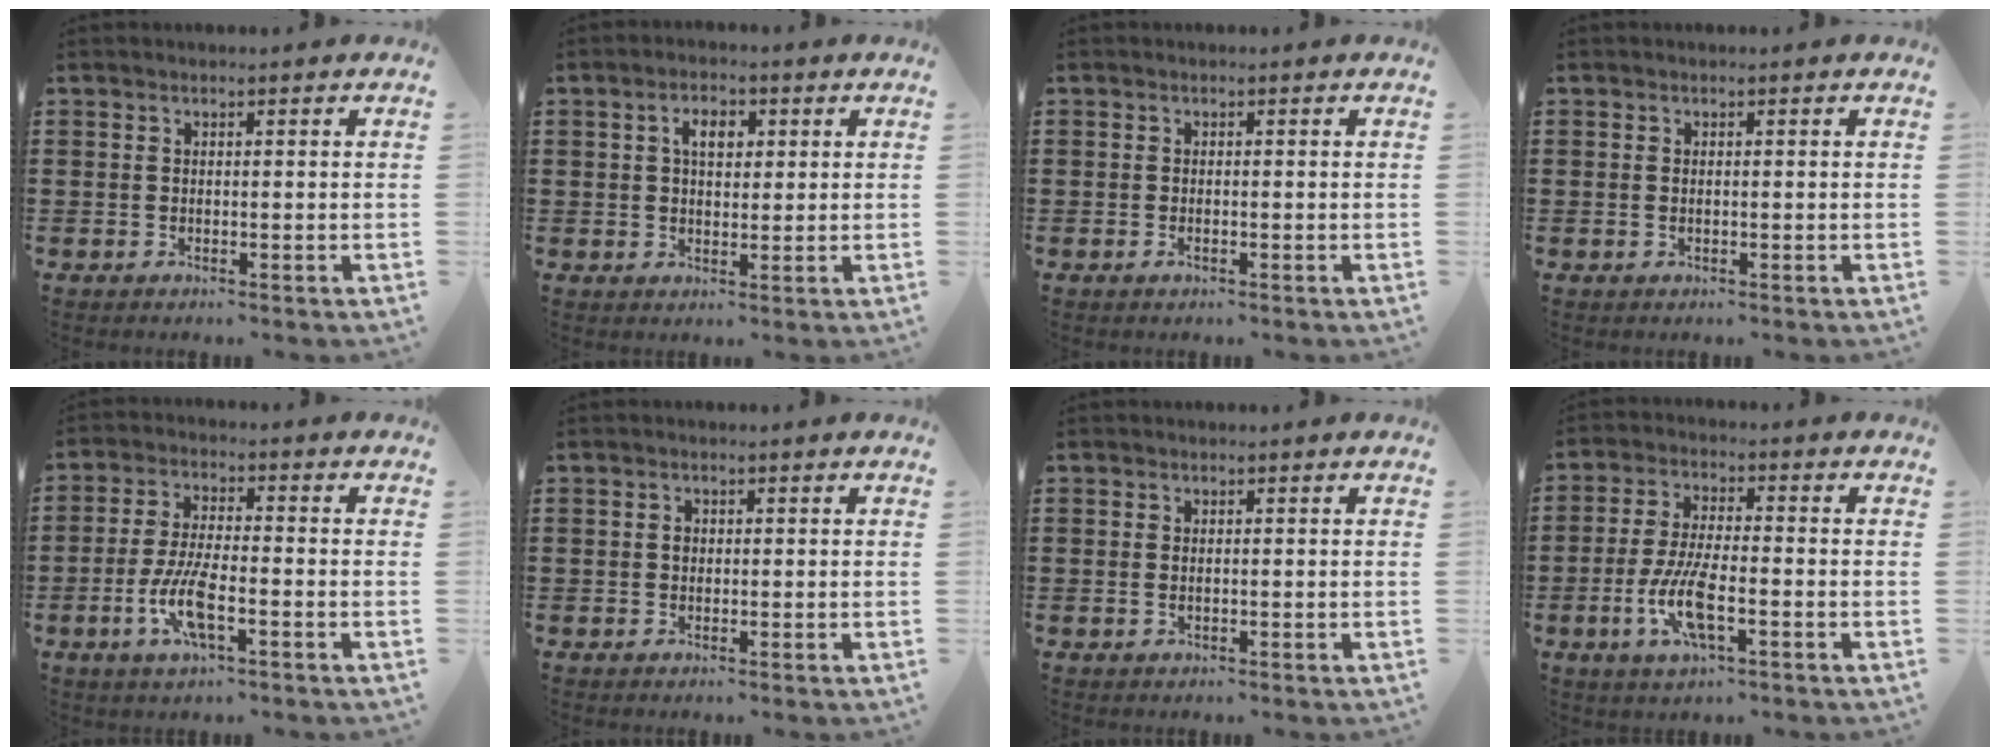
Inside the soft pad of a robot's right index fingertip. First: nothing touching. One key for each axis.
{"total": 3.6, "fx": 0.9, "fy": 2.2, "fz": 2.7, "tx": -0.053, "ty": 0.009, "tz": 0.012}
{"total": 0.6, "fx": -0.2, "fy": 0.2, "fz": 0.5, "tx": -0.011, "ty": -0.005, "tz": -0.004}
{"total": 0.7, "fx": 0.0, "fy": 0.3, "fz": 0.6, "tx": -0.014, "ty": -0.001, "tz": 0.000}
{"total": 7.6, "fx": -2.7, "fy": 2.1, "fz": 6.7, "tx": -0.150, "ty": -0.016, "tz": -0.053}
{"total": 1.0, "fx": 0.1, "fy": 0.8, "fz": 0.5, "tx": -0.013, "ty": 0.004, "tz": 0.001}
{"total": 0.9, "fx": 0.0, "fy": 0.4, "fz": 0.8, "tx": -0.018, "ty": 0.001, "tz": -0.001}
{"total": 8.3, "fx": -2.8, "fy": 2.5, "fz": 7.4, "tx": -0.167, "ty": -0.019, "tz": -0.054}